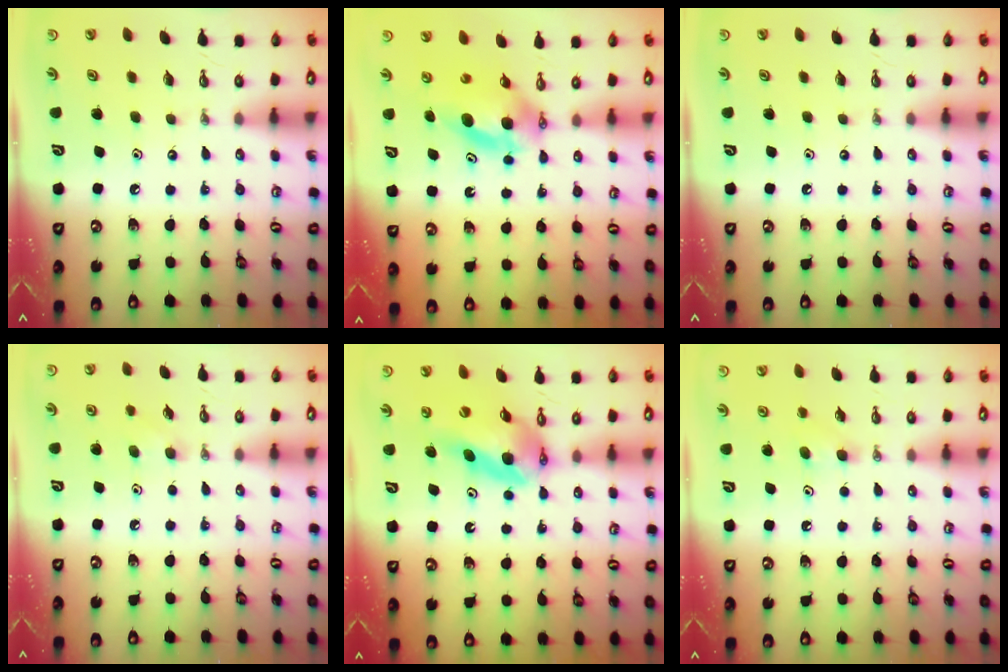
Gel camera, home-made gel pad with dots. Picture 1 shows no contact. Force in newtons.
{"total": 5.7, "press": 5.6, "slide": 1.2}
{"total": 0.0}
{"total": 5.1, "press": 4.6, "slide": 2.2}
{"total": 11.1, "press": 11.0, "slide": 1.4}
{"total": 3.3, "press": 3.2, "slide": 0.9}